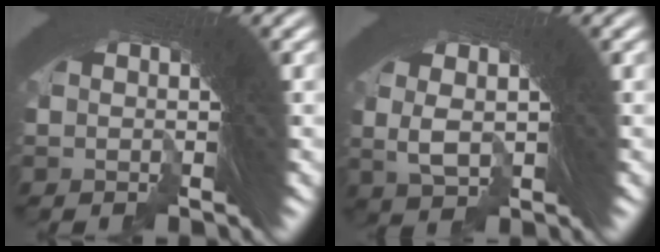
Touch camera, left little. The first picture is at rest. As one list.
[{"total": 5.8, "force": [-0.3, 5.0, 3.0], "torque": [-0.080, -0.004, -0.007]}]